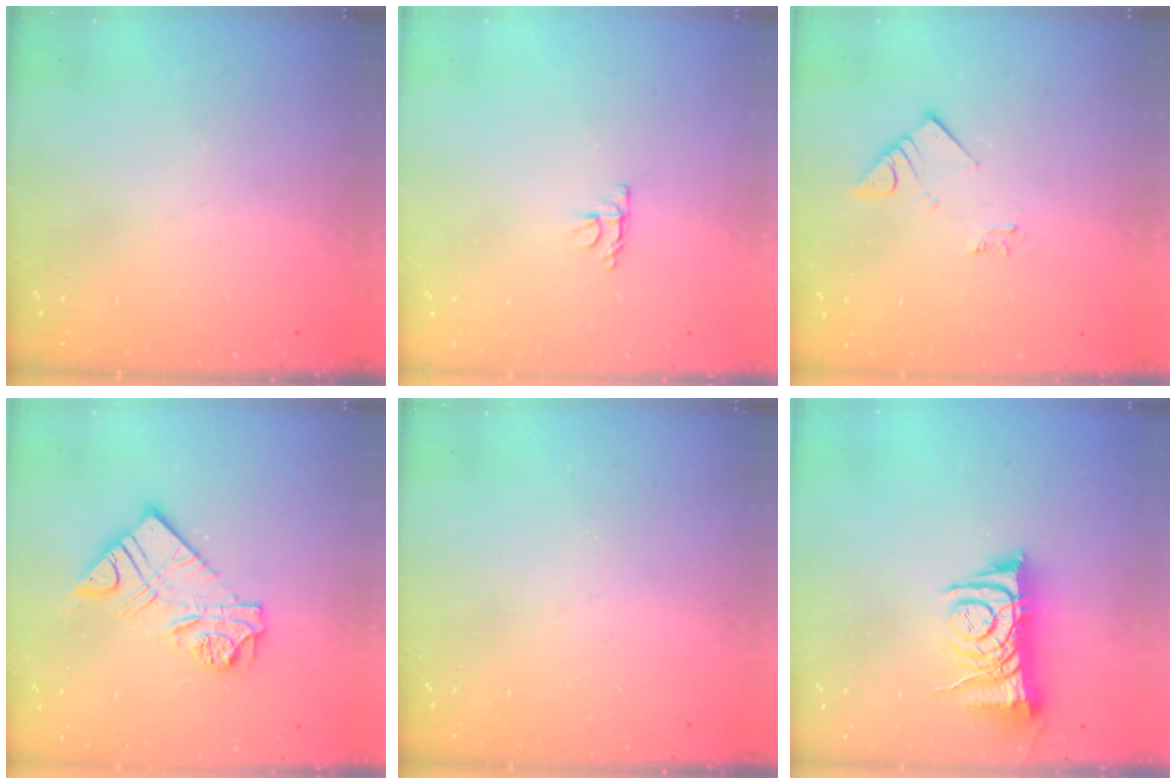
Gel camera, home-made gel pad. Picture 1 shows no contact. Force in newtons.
{"total": 4.1, "press": 4.0, "slide": 0.7}
{"total": 3.5, "press": 3.5, "slide": 0.2}
{"total": 14.2, "press": 14.1, "slide": 1.6}
{"total": 0.0}
{"total": 8.8, "press": 8.8, "slide": 0.6}